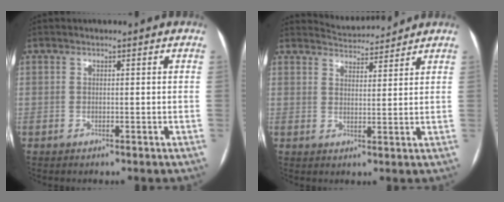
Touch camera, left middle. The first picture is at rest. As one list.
[{"total": 5.1, "force": [5.1, 0.3, -0.3], "torque": [-0.008, 0.009, 0.078]}]